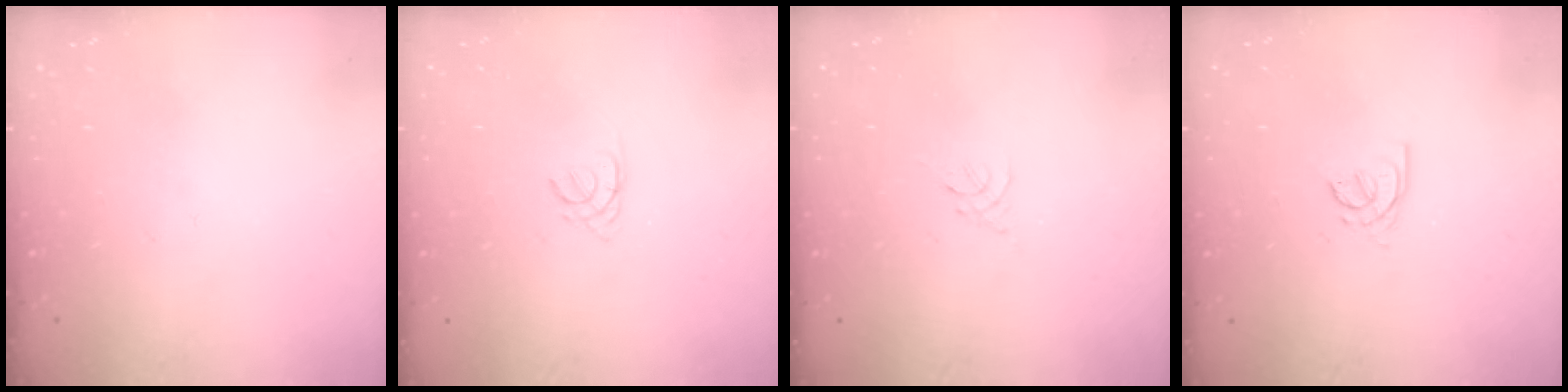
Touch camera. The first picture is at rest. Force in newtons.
{"total": 1.7, "press": 1.7, "slide": 0.3}
{"total": 0.0}
{"total": 3.9, "press": 3.9, "slide": 0.7}